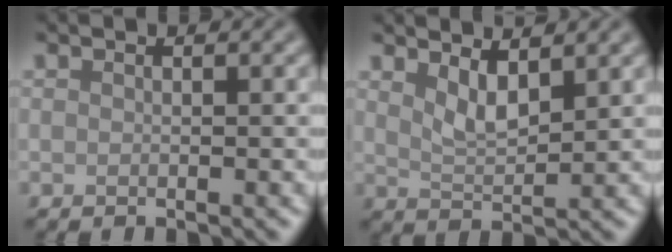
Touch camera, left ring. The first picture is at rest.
{"total": 2.7, "force": [1.7, 0.8, 1.9], "torque": [-0.037, -0.010, 0.036]}